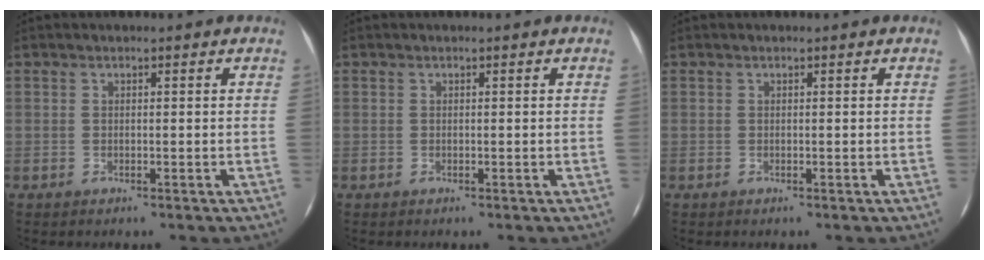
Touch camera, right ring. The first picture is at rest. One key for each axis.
{"total": 0.0}
{"total": 0.0}